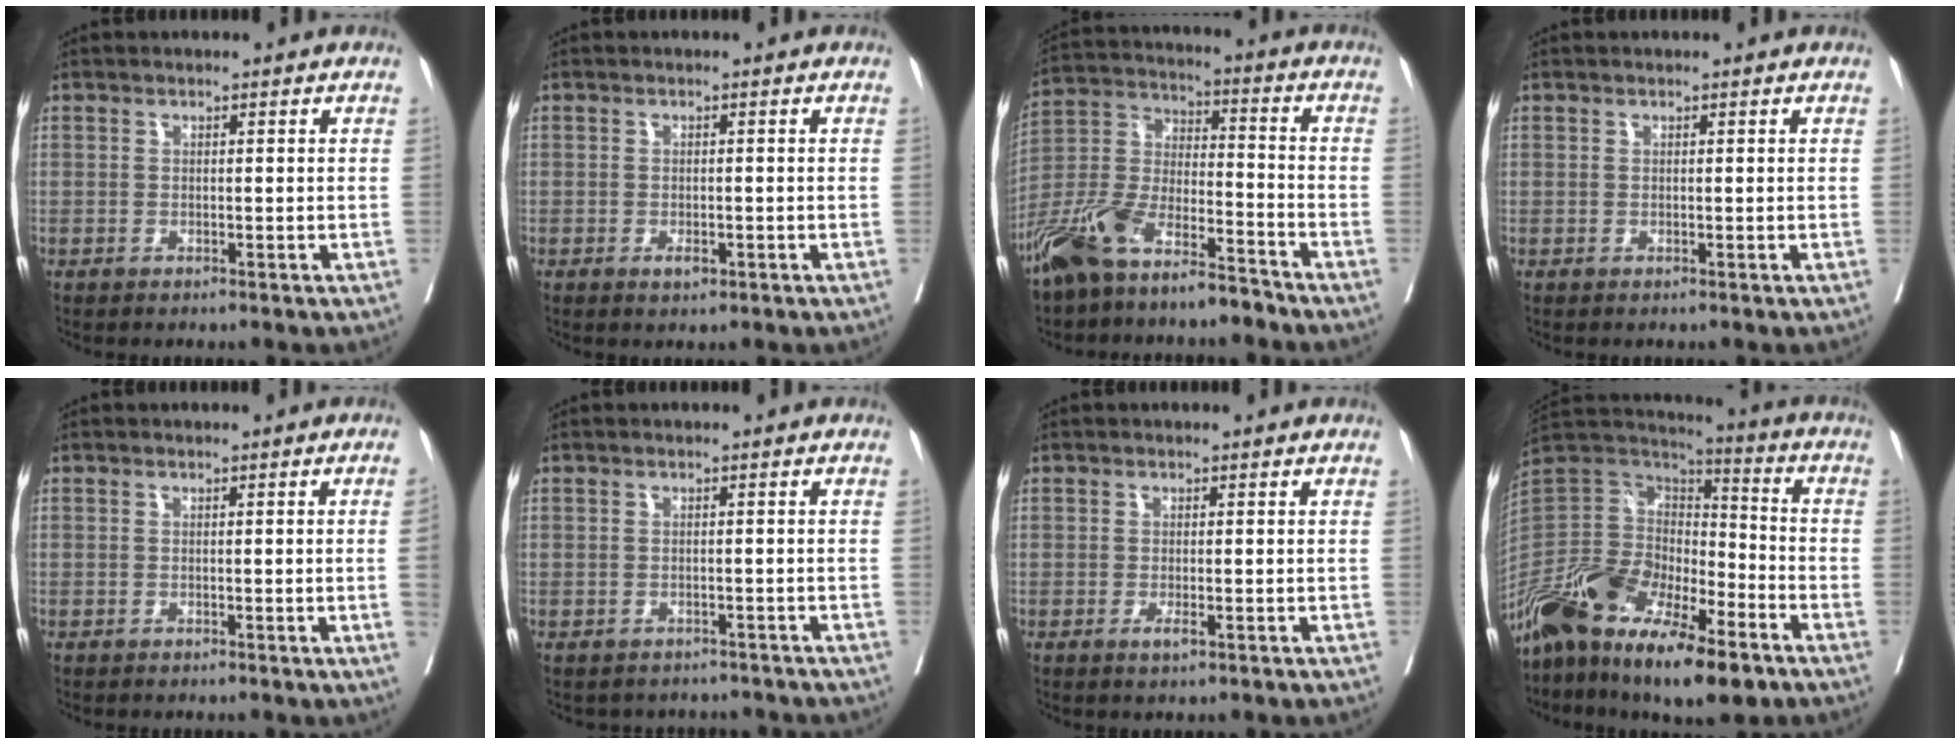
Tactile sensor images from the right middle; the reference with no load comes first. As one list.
[{"total": 1.4, "force": [-0.6, 0.7, 1.0], "torque": [-0.016, -0.001, -0.006]}, {"total": 12.4, "force": [-9.8, 3.4, 6.9], "torque": [-0.147, 0.012, -0.189]}, {"total": 0.0}, {"total": 1.4, "force": [-0.3, -0.5, 1.2], "torque": [-0.012, -0.001, -0.004]}, {"total": 4.9, "force": [-4.5, 1.9, 0.1], "torque": [0.002, 0.005, -0.050]}, {"total": 1.3, "force": [-0.6, 0.3, 1.1], "torque": [-0.020, -0.003, -0.009]}, {"total": 23.1, "force": [-15.1, 8.0, 15.5], "torque": [-0.325, -0.015, -0.278]}]